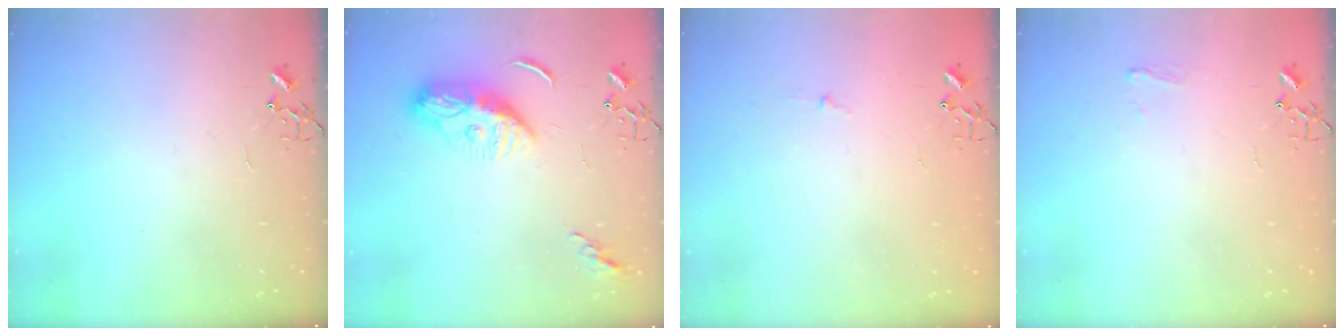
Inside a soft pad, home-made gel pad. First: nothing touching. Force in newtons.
{"total": 9.4, "press": 9.4, "slide": 1.0}
{"total": 2.7, "press": 2.7, "slide": 0.3}
{"total": 5.2, "press": 5.1, "slide": 0.6}